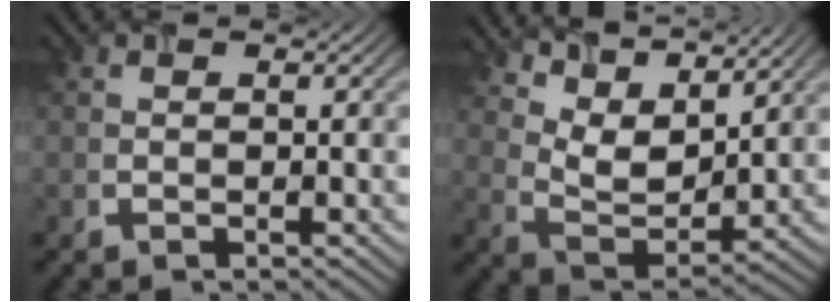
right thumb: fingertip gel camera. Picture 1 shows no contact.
{"total": 8.5, "force": [6.5, 3.3, 4.4], "torque": [-0.112, 0.013, 0.123]}